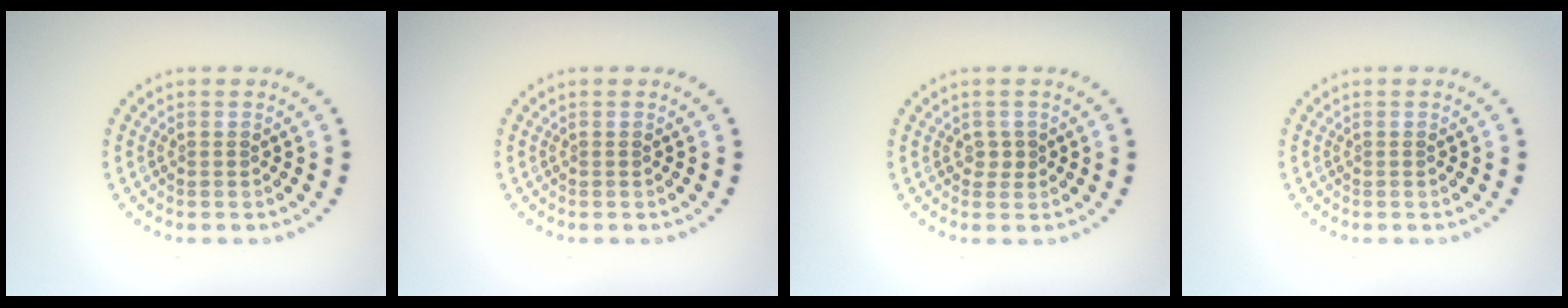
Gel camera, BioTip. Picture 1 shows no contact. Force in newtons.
{"total": 0.0}
{"total": 1.0, "press": 0.9, "slide": 0.4}
{"total": 0.0}